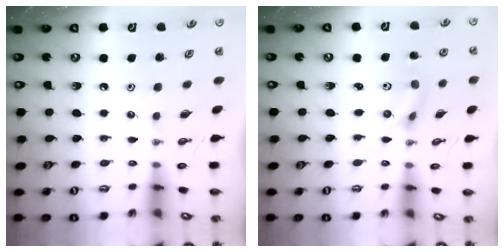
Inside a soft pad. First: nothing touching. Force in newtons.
{"total": 1.9, "press": 1.7, "slide": 0.7}